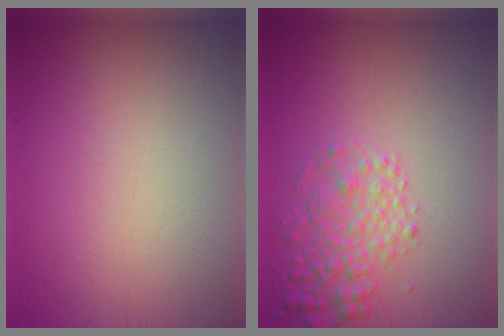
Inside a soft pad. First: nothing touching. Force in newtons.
{"total": 3.2, "press": 3.2, "slide": 0.1}